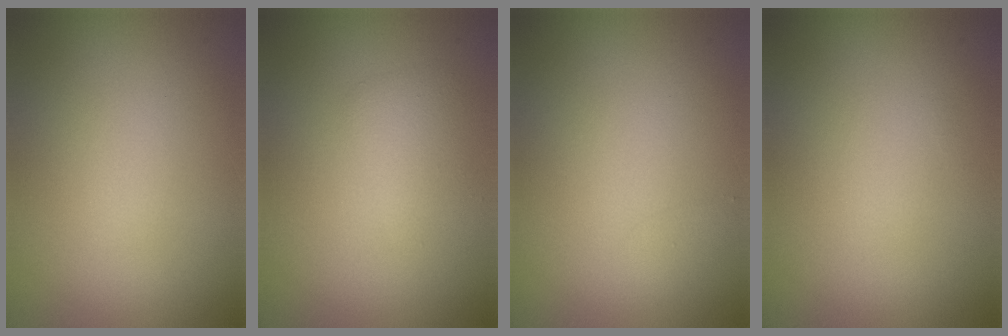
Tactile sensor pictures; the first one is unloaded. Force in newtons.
{"total": 1.9, "press": 1.9, "slide": 0.1}
{"total": 0.6, "press": 0.6, "slide": 0.1}
{"total": 0.0}